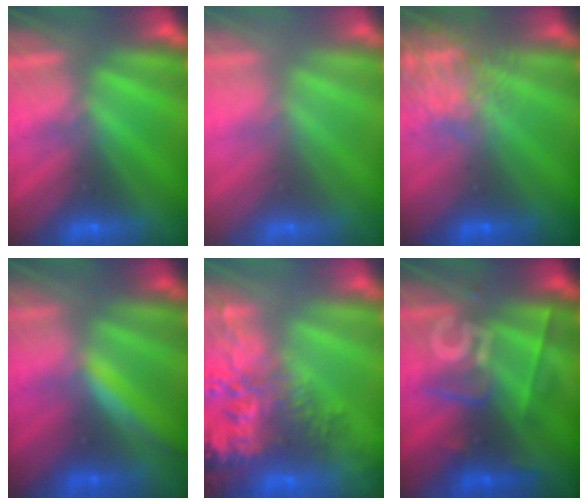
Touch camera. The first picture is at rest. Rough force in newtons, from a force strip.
{"total": 2.9}
{"total": 10.5}
{"total": 1.3}
{"total": 7.5}
{"total": 2.5}